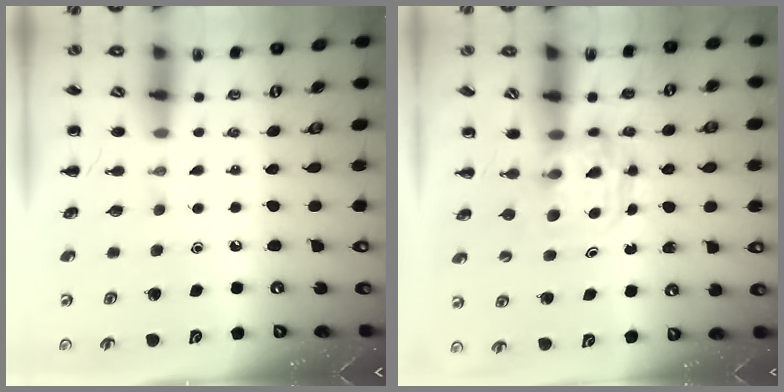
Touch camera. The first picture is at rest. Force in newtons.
{"total": 3.8, "press": 3.7, "slide": 0.2}